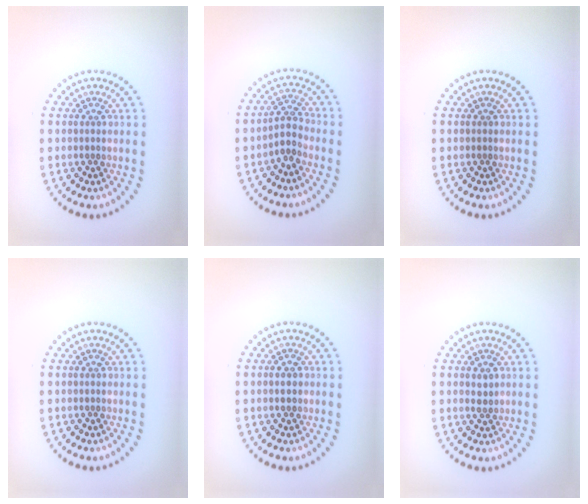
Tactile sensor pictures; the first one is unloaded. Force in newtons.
{"total": 2.2, "press": 1.6, "slide": 1.4}
{"total": 0.0}
{"total": 0.0}
{"total": 1.0, "press": 1.0, "slide": 0.2}
{"total": 1.1, "press": 1.0, "slide": 0.4}